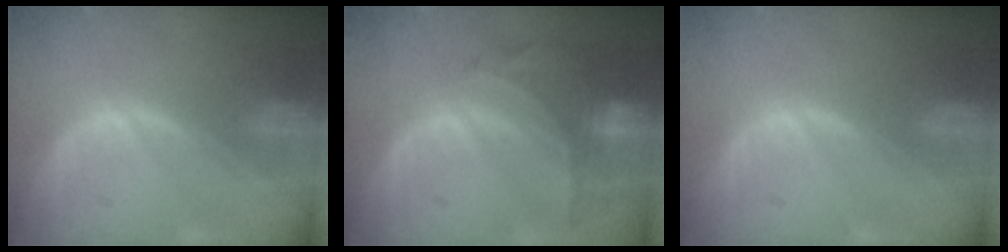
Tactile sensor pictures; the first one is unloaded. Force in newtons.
{"total": 7.4, "press": 6.5, "slide": 3.5}
{"total": 0.0}